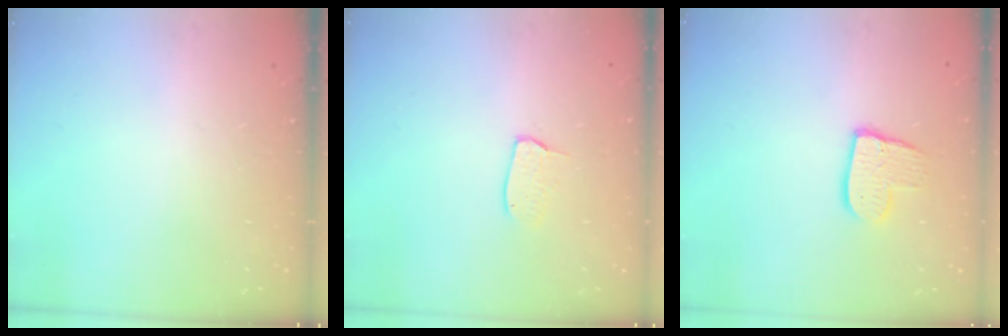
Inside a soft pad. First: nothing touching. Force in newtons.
{"total": 4.8, "press": 4.8, "slide": 0.3}
{"total": 9.8, "press": 9.8, "slide": 0.7}